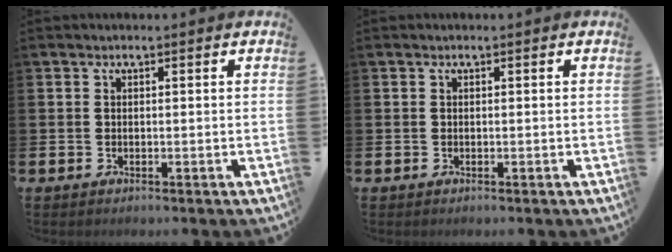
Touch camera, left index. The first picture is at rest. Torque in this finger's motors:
{"motor_torque": [-0.12, 0.10, 0.01, -0.01]}